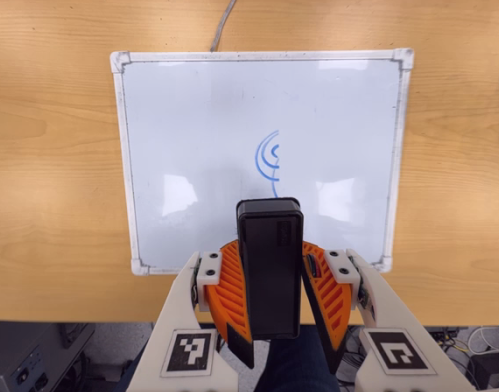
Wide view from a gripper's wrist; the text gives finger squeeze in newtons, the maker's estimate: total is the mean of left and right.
{"total": 9.3, "left": 9.8, "right": 8.7}